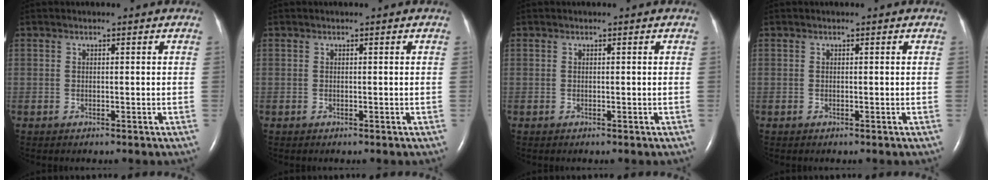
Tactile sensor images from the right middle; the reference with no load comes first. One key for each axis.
{"total": 0.0}
{"total": 0.0}
{"total": 0.0}